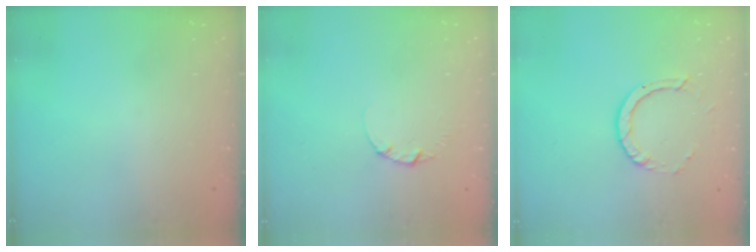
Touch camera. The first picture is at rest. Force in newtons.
{"total": 1.3, "press": 1.3, "slide": 0.2}
{"total": 4.7, "press": 4.7, "slide": 0.4}